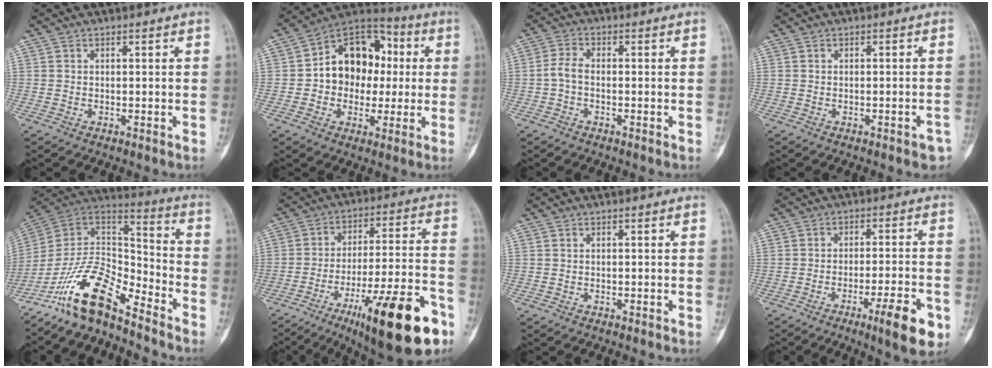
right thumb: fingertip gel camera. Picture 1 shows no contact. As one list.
[{"total": 15.6, "force": [0.8, 12.2, 9.7], "torque": [-0.093, 0.033, 0.003]}, {"total": 3.1, "force": [-0.8, 1.7, 2.5], "torque": [-0.055, 0.008, -0.023]}, {"total": 2.5, "force": [-1.5, 0.9, 1.7], "torque": [-0.016, 0.014, -0.015]}, {"total": 16.0, "force": [-11.7, 5.6, 9.4], "torque": [-0.160, 0.101, -0.222]}, {"total": 24.2, "force": [-12.6, 5.7, 19.8], "torque": [-0.264, 0.061, -0.190]}, {"total": 0.0}, {"total": 10.2, "force": [-4.8, 1.8, 8.9], "torque": [-0.125, 0.013, -0.066]}]